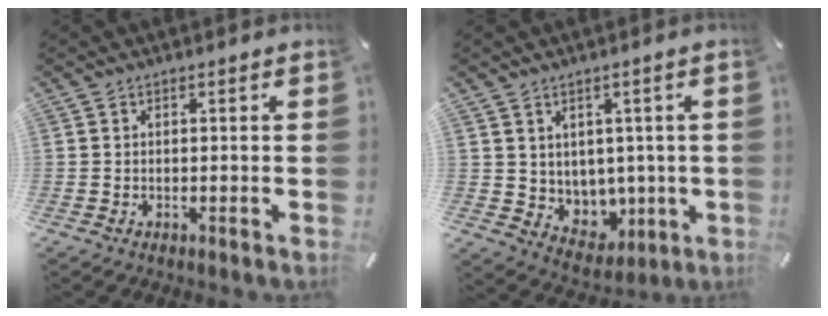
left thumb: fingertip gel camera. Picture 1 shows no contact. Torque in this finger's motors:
{"motor_torque": [-0.04, -0.06, 0.03, -0.03, 0.04]}